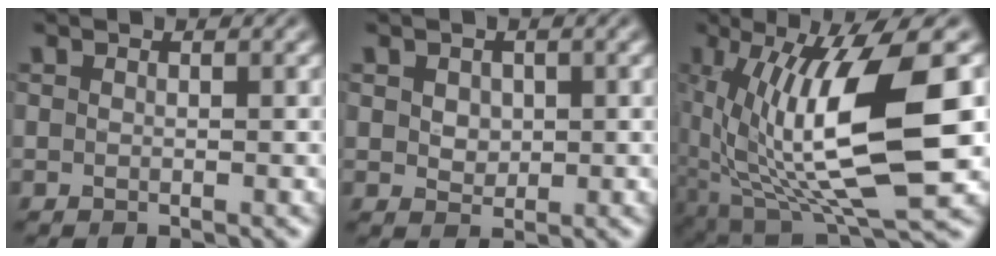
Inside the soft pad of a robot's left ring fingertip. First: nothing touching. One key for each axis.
{"total": 1.8, "fx": 0.5, "fy": 1.5, "fz": 0.9, "tx": -0.020, "ty": -0.001, "tz": 0.011}
{"total": 12.1, "fx": 0.8, "fy": 4.0, "fz": 11.3, "tx": -0.211, "ty": -0.019, "tz": 0.022}